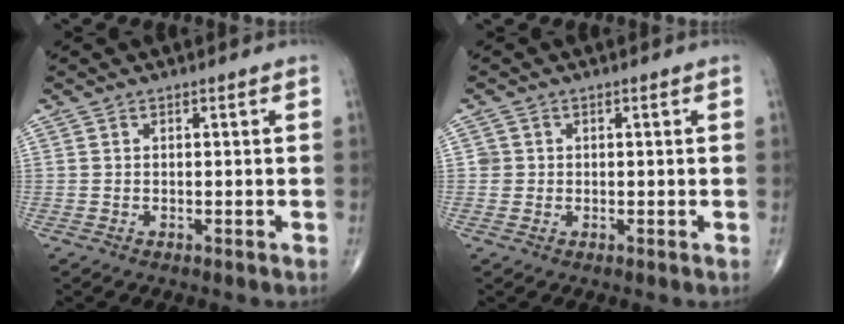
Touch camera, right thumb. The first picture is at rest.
{"total": 1.6, "force": [0.1, 1.6, 0.1], "torque": [0.009, 0.005, -0.002]}